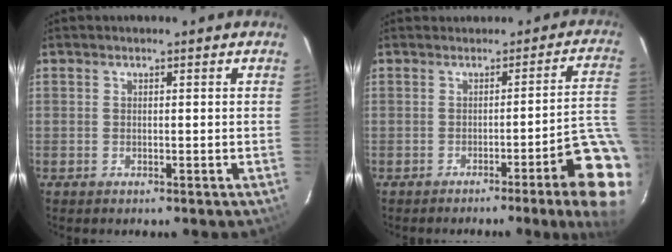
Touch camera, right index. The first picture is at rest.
{"total": 9.5, "force": [-5.9, -0.8, 7.4], "torque": [-0.038, 0.006, -0.070]}